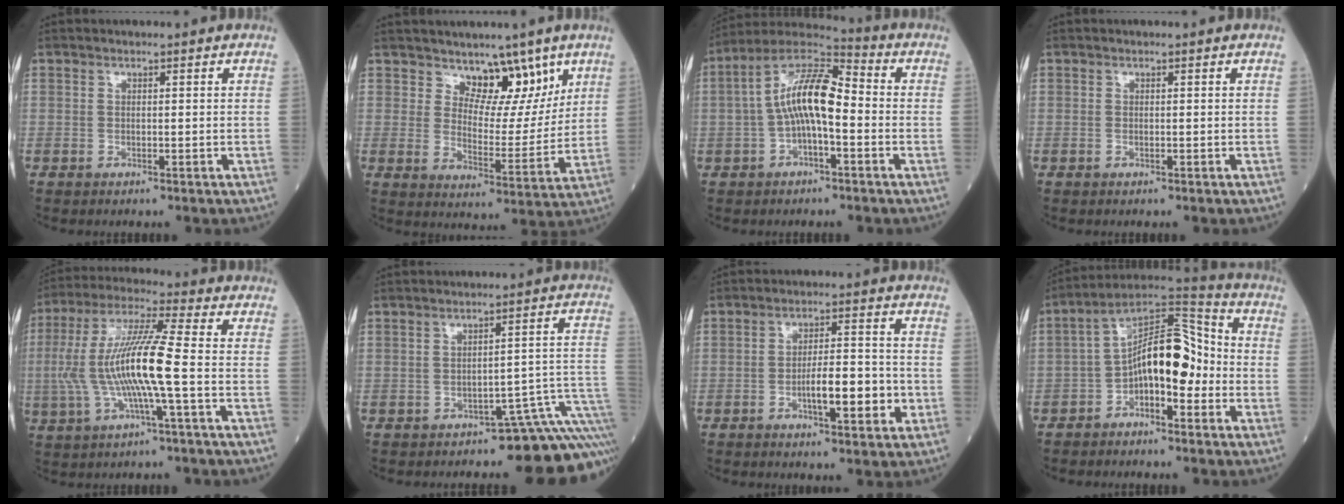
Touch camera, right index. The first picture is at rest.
{"total": 9.1, "force": [6.2, 4.9, 4.4], "torque": [-0.056, -0.005, 0.107]}
{"total": 12.4, "force": [-0.5, 4.5, 11.5], "torque": [-0.235, 0.038, -0.013]}
{"total": 0.6, "force": [-0.1, 0.4, 0.4], "torque": [-0.017, 0.001, 0.000]}
{"total": 15.0, "force": [-1.7, 1.7, 14.8], "torque": [-0.307, 0.008, -0.034]}
{"total": 11.1, "force": [-8.1, 3.1, 7.0], "torque": [-0.056, 0.068, -0.094]}
{"total": 8.4, "force": [-2.6, 2.3, 7.7], "torque": [-0.132, 0.014, -0.038]}
{"total": 13.2, "force": [-2.6, 5.9, 11.5], "torque": [-0.213, 0.046, -0.044]}